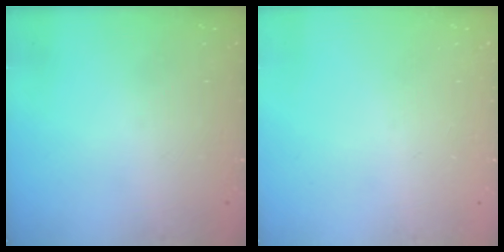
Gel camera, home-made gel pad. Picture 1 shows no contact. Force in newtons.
{"total": 0.0}